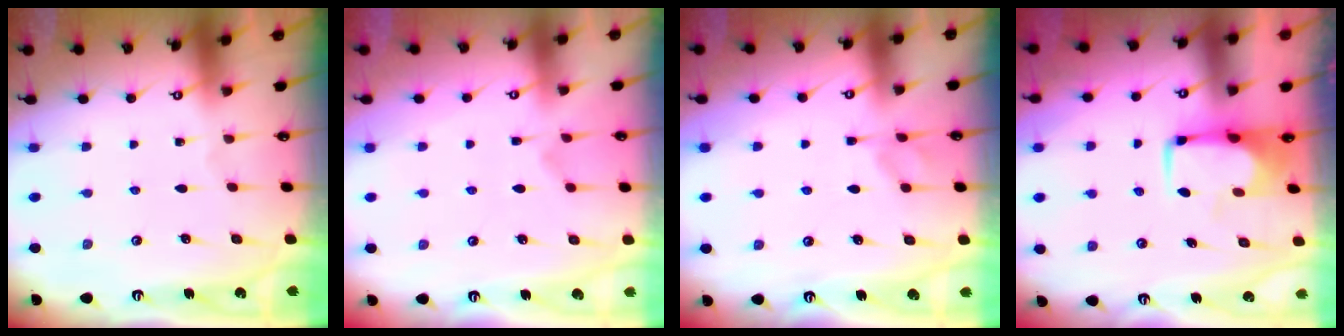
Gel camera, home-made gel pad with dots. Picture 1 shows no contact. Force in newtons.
{"total": 2.3, "press": 2.0, "slide": 1.1}
{"total": 4.3, "press": 4.3, "slide": 0.7}
{"total": 0.5, "press": 0.5, "slide": 0.2}